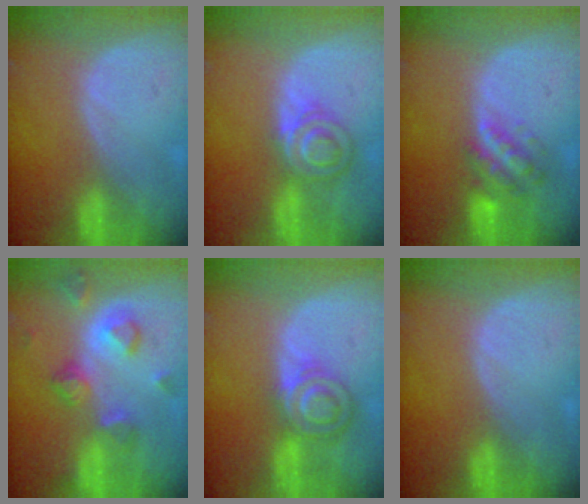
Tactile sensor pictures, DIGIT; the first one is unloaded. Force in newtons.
{"total": 5.8, "press": 5.7, "slide": 1.1}
{"total": 5.7, "press": 5.5, "slide": 1.4}
{"total": 7.8, "press": 7.1, "slide": 3.2}
{"total": 6.4, "press": 6.2, "slide": 1.6}
{"total": 0.0}